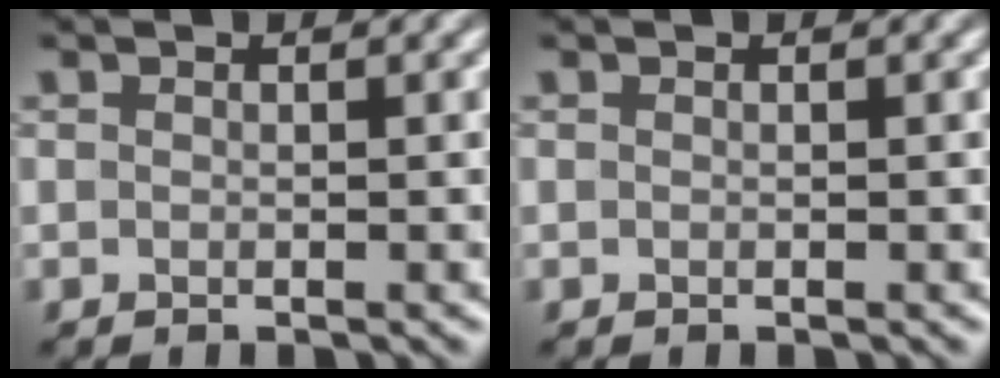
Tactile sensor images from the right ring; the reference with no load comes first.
{"total": 0.0}